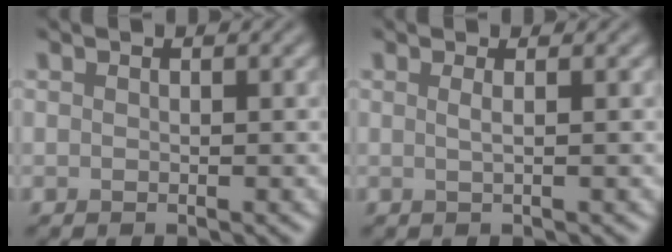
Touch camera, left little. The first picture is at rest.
{"total": 1.2, "force": [0.3, 0.5, 1.1], "torque": [-0.014, 0.000, -0.004]}